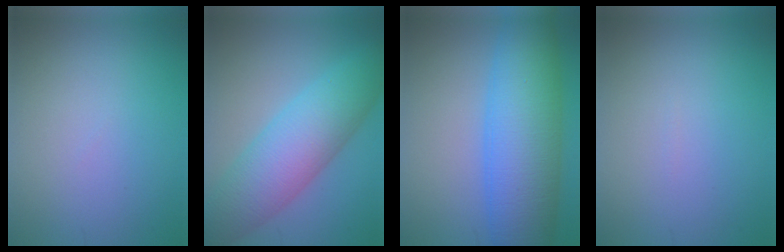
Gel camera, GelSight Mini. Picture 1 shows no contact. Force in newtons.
{"total": 8.4, "press": 8.4, "slide": 0.3}
{"total": 10.7, "press": 10.7, "slide": 0.3}
{"total": 0.0}